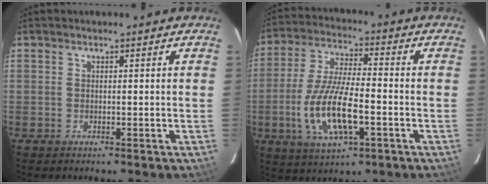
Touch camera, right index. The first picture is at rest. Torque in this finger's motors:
{"motor_torque": [1.03, -1.01, 0.77, 0.21]}